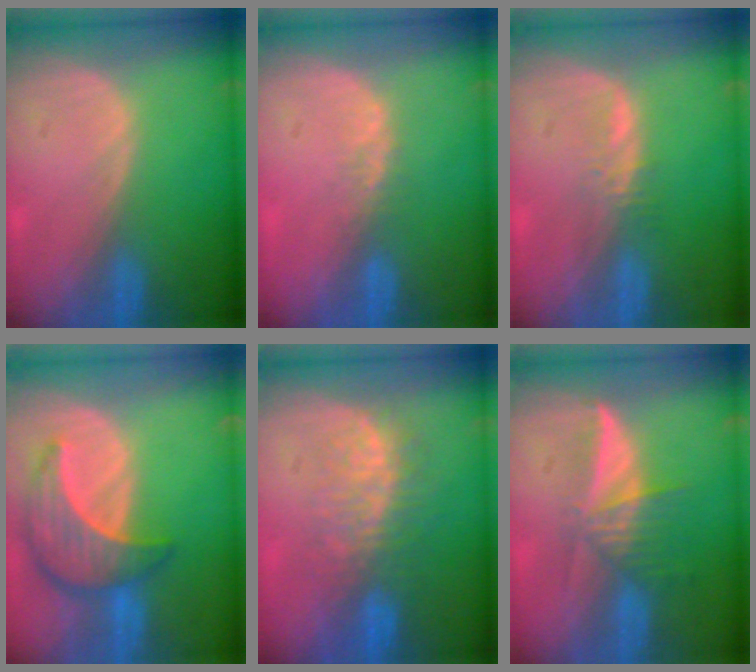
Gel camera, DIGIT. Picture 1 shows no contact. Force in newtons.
{"total": 2.1, "press": 1.7, "slide": 1.2}
{"total": 2.2, "press": 2.1, "slide": 0.2}
{"total": 8.6, "press": 7.7, "slide": 3.8}
{"total": 8.1, "press": 7.5, "slide": 2.9}
{"total": 6.0, "press": 5.6, "slide": 2.2}